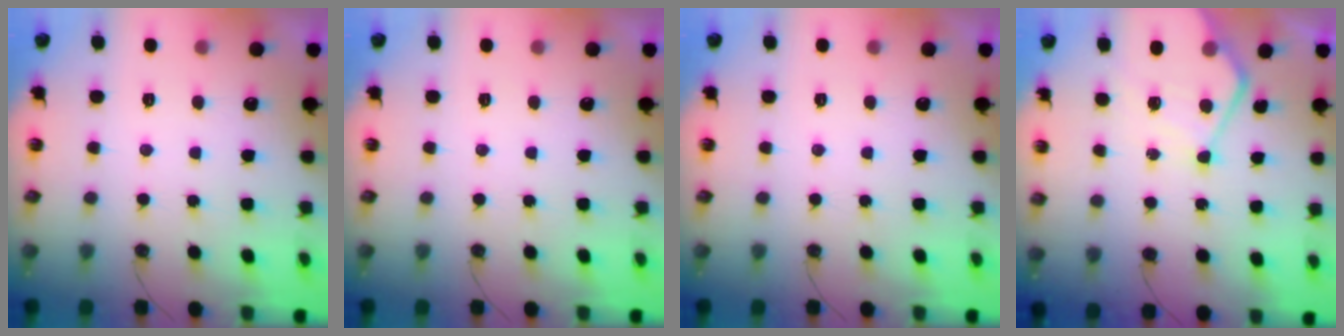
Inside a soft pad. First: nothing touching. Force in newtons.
{"total": 0.0}
{"total": 0.0}
{"total": 11.0, "press": 10.9, "slide": 1.3}